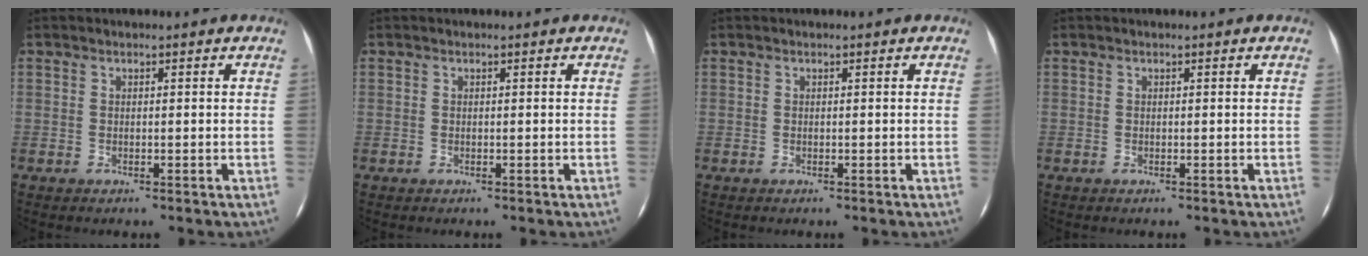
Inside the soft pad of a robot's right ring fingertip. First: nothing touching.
{"total": 0.0}
{"total": 0.0}
{"total": 0.0}